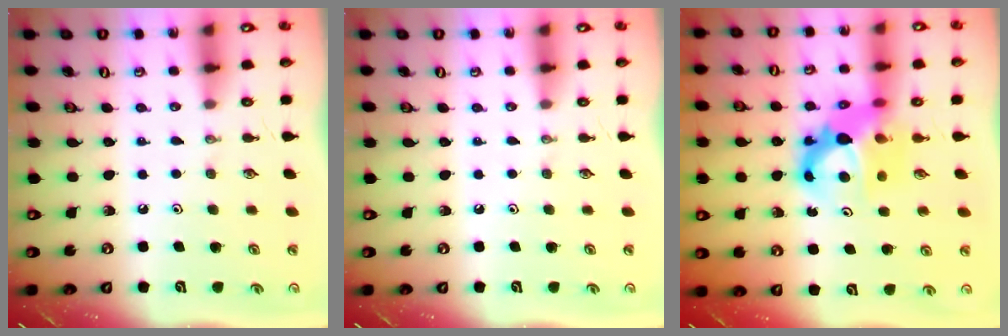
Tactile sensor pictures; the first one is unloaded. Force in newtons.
{"total": 0.0}
{"total": 10.8, "press": 10.7, "slide": 1.0}